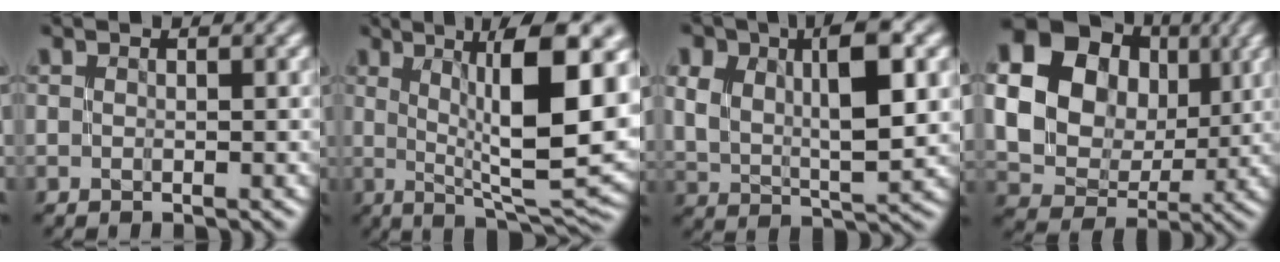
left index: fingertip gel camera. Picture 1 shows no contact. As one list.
[{"total": 11.8, "force": [2.1, 2.6, 11.4], "torque": [-0.173, 0.002, 0.041]}, {"total": 9.0, "force": [2.7, 4.3, 7.4], "torque": [-0.134, -0.001, 0.044]}, {"total": 21.4, "force": [6.0, 18.5, 9.0], "torque": [-0.228, 0.023, 0.092]}]